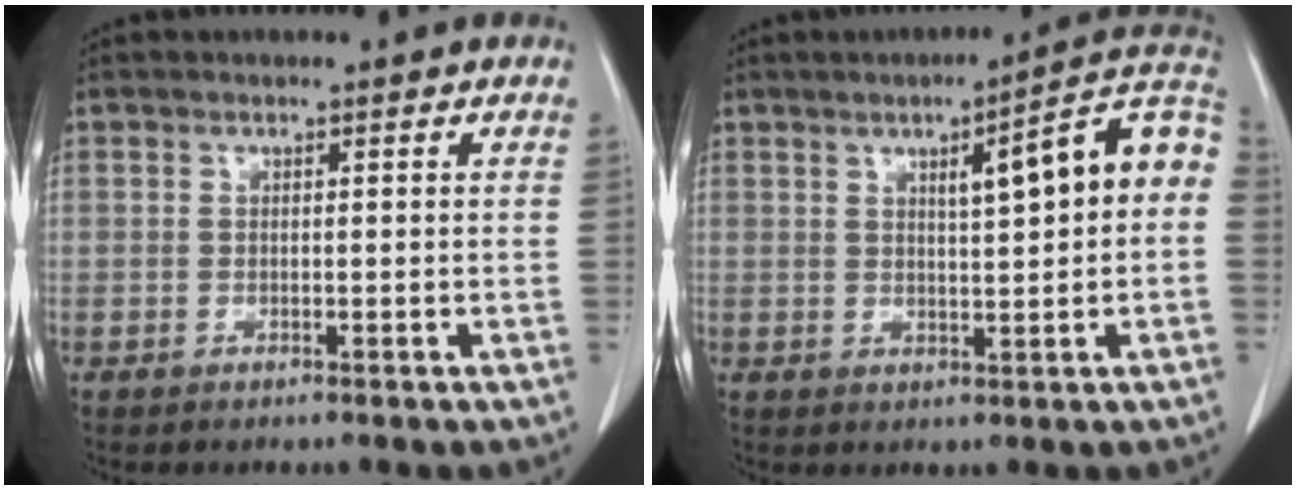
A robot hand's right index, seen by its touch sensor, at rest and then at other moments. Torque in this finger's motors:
{"motor_torque": [0.68, 0.04, 0.31, 0.05]}